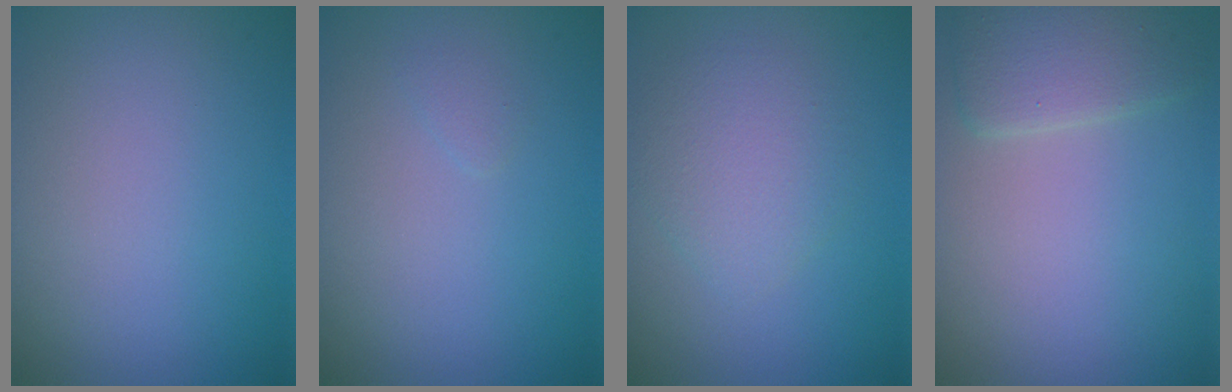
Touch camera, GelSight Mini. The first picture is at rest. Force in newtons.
{"total": 0.5, "press": 0.5, "slide": 0.0}
{"total": 3.0, "press": 3.0, "slide": 0.1}
{"total": 2.8, "press": 2.8, "slide": 0.2}